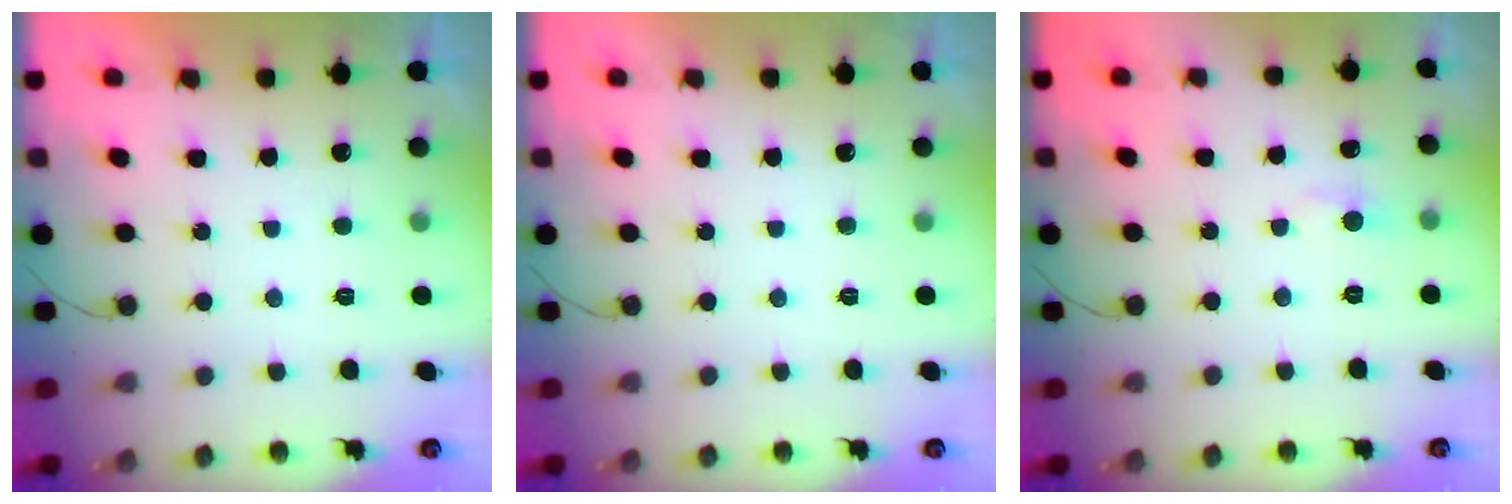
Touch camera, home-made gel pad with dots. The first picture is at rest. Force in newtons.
{"total": 0.0}
{"total": 3.9, "press": 3.9, "slide": 0.5}